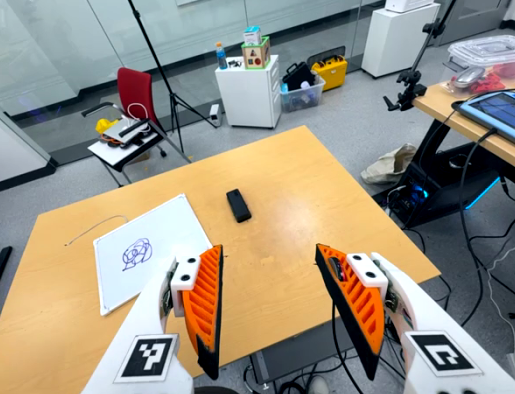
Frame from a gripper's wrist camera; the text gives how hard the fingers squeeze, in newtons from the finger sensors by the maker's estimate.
{"total": 0.0}